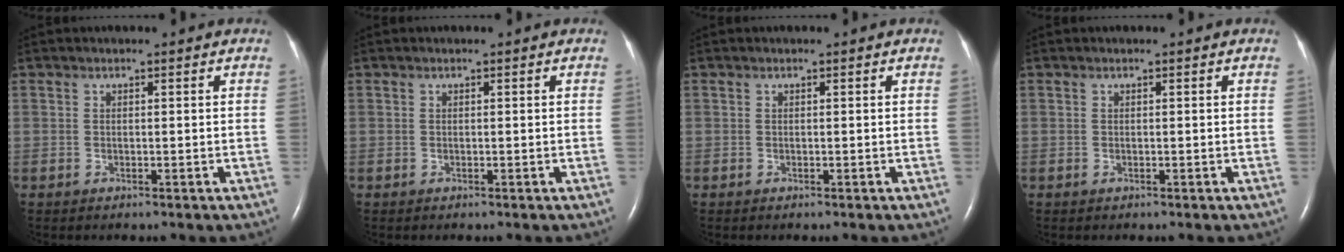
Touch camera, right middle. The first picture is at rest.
{"total": 0.0}
{"total": 0.0}
{"total": 0.0}